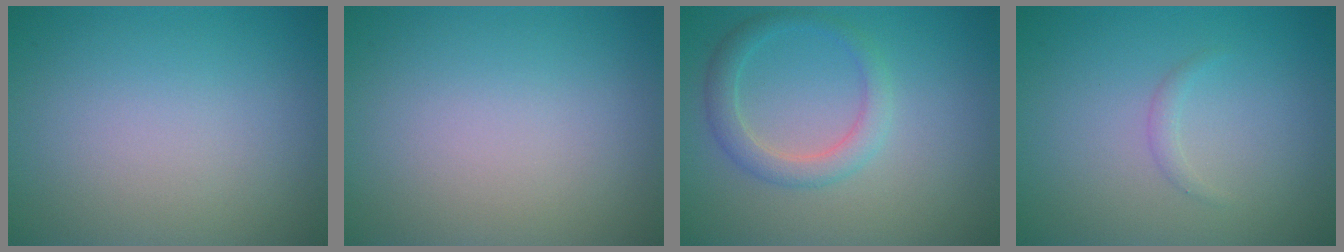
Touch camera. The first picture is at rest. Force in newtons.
{"total": 0.0}
{"total": 2.7, "press": 2.7, "slide": 0.2}
{"total": 0.8, "press": 0.8, "slide": 0.1}